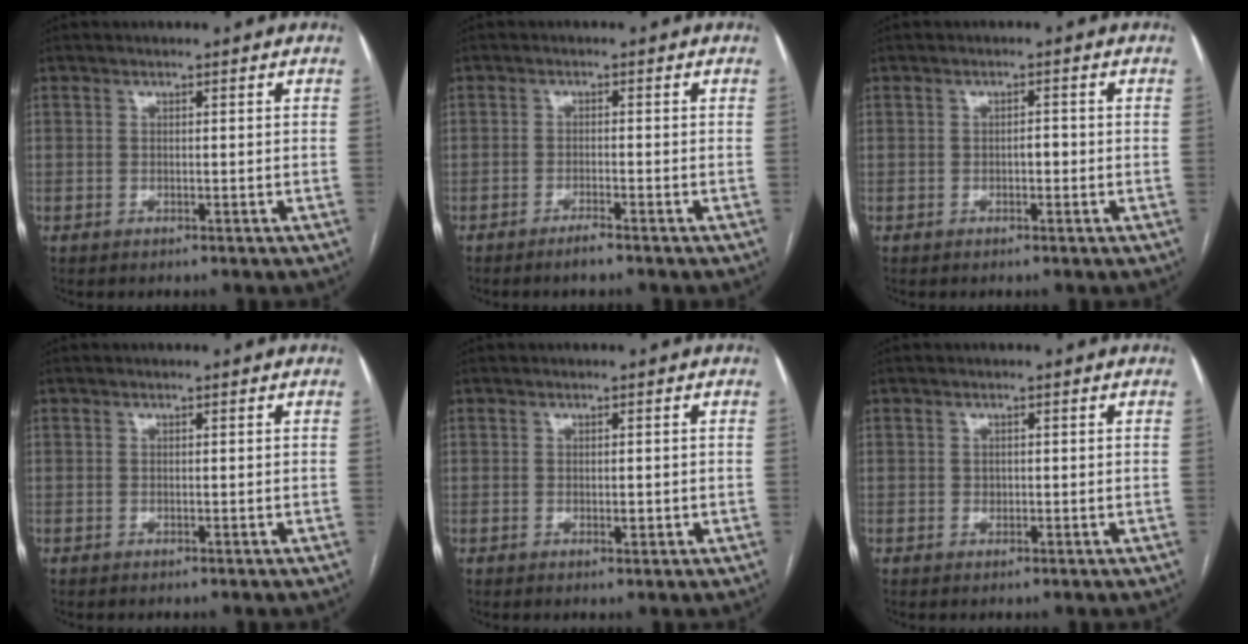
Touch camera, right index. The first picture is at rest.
{"total": 1.7, "force": [-1.4, 0.0, 1.0], "torque": [-0.020, -0.002, -0.026]}
{"total": 1.3, "force": [-0.4, 0.6, 1.1], "torque": [-0.013, 0.004, -0.007]}
{"total": 0.0}
{"total": 1.2, "force": [-0.1, 0.6, 1.1], "torque": [-0.013, -0.001, 0.001]}
{"total": 0.7, "force": [0.0, 0.6, 0.4], "torque": [-0.005, 0.001, 0.001]}